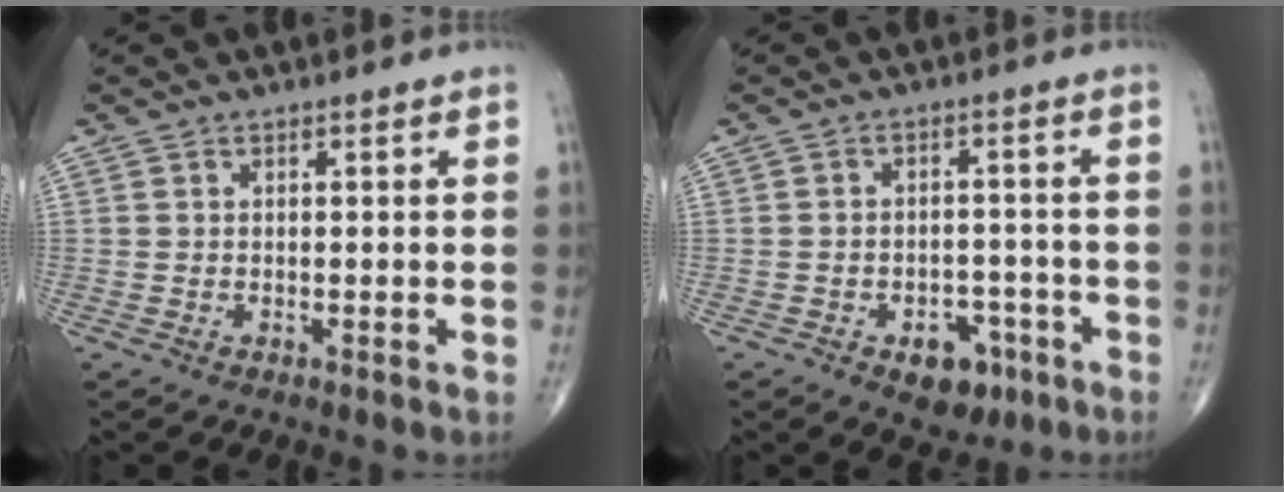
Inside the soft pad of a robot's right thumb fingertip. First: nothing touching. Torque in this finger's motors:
{"motor_torque": [0.68, 0.30, 0.28, -0.48, 0.03]}